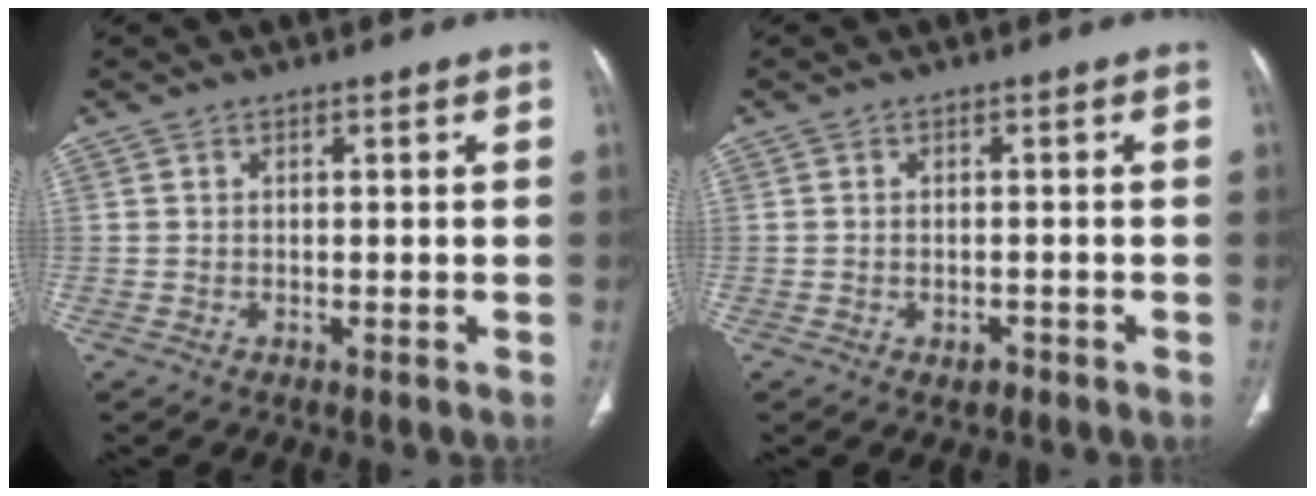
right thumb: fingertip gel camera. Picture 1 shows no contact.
{"total": 1.7, "force": [-0.9, 1.0, 0.9], "torque": [-0.013, 0.007, -0.010]}